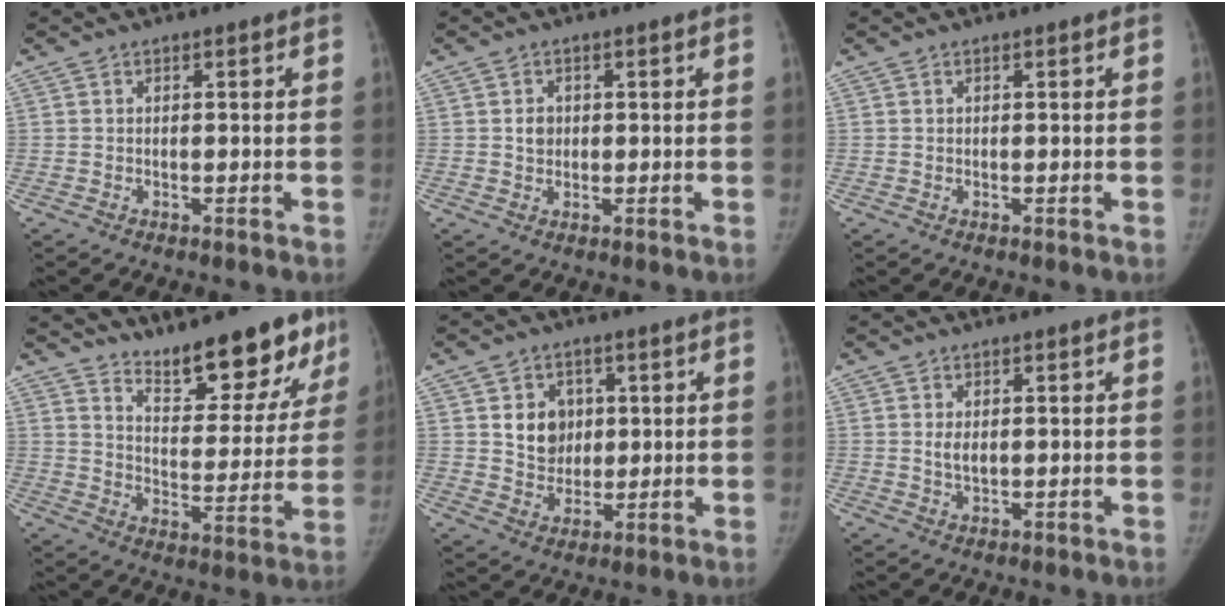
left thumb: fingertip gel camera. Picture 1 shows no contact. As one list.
[{"total": 2.4, "force": [0.4, 2.0, 1.1], "torque": [-0.007, 0.000, 0.009]}, {"total": 0.0}, {"total": 16.7, "force": [12.9, 5.5, 9.1], "torque": [-0.072, -0.097, 0.197]}, {"total": 7.8, "force": [2.1, 6.6, 3.7], "torque": [-0.024, -0.011, 0.043]}, {"total": 2.5, "force": [0.6, 1.4, 2.0], "torque": [-0.031, -0.007, 0.015]}]